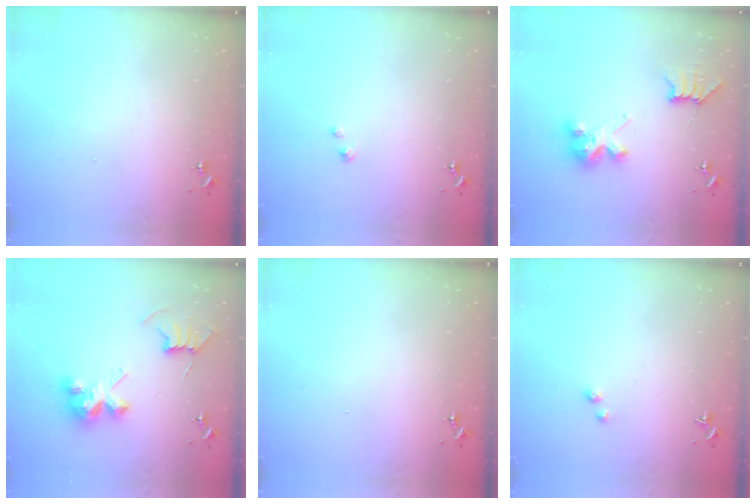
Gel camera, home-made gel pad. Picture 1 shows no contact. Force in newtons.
{"total": 2.3, "press": 2.3, "slide": 0.3}
{"total": 7.7, "press": 7.7, "slide": 0.2}
{"total": 10.5, "press": 10.5, "slide": 0.5}
{"total": 0.0}
{"total": 1.0, "press": 1.0, "slide": 0.1}